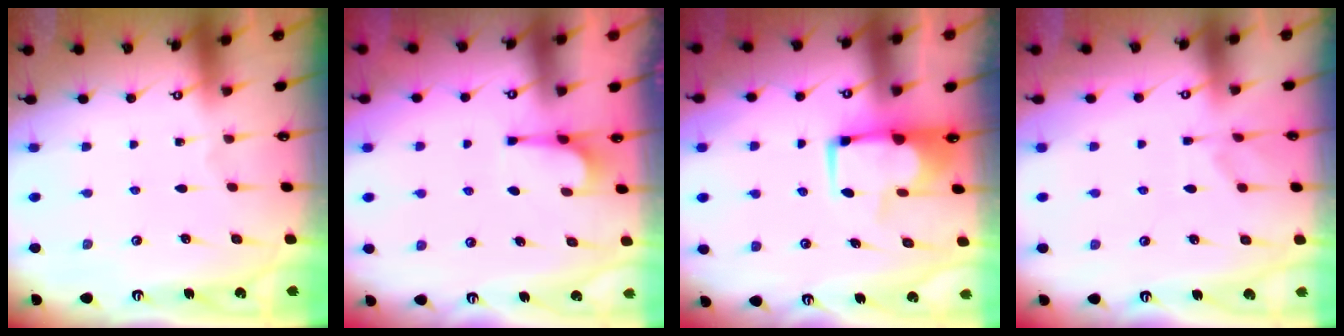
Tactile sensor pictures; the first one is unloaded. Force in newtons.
{"total": 0.8, "press": 0.5, "slide": 0.7}
{"total": 1.7, "press": 1.4, "slide": 0.8}
{"total": 3.8, "press": 3.6, "slide": 1.2}